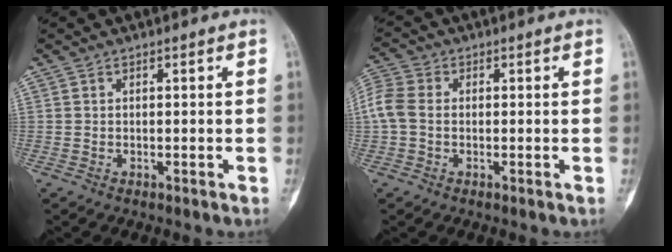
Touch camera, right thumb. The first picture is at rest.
{"total": 6.3, "force": [-0.2, 4.6, 4.2], "torque": [-0.109, 0.017, -0.011]}